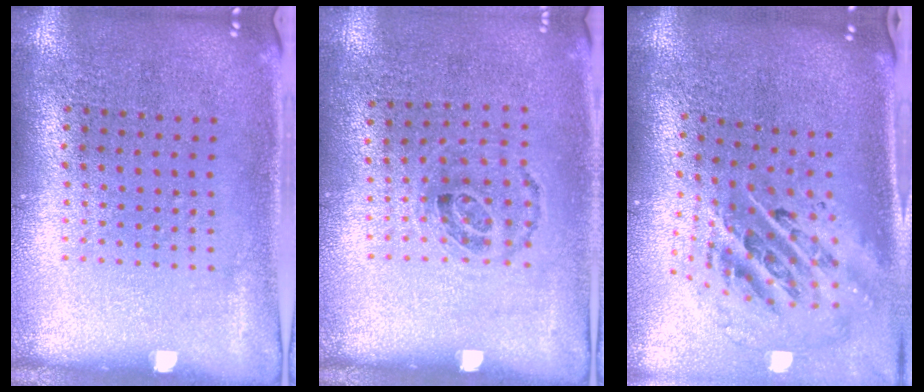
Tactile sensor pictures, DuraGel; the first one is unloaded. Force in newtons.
{"total": 0.9, "press": 0.7, "slide": 0.6}
{"total": 2.8, "press": 1.9, "slide": 2.1}